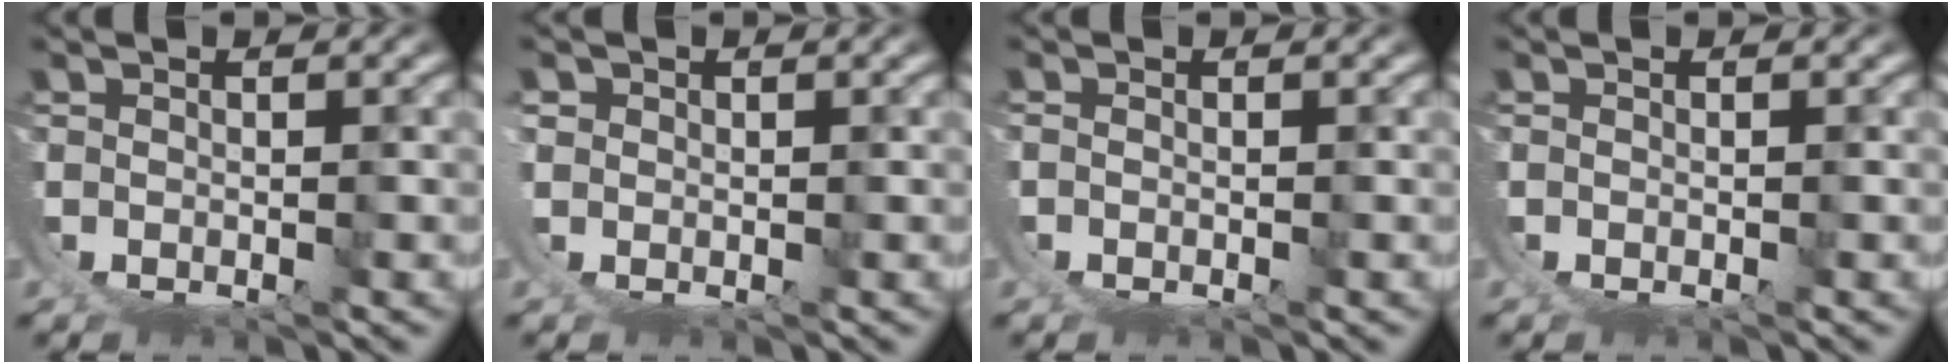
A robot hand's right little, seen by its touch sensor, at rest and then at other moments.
{"total": 0.9, "force": [0.6, 0.6, 0.3], "torque": [-0.012, -0.003, 0.012]}
{"total": 0.8, "force": [-0.1, -0.7, 0.3], "torque": [0.001, 0.002, -0.004]}
{"total": 0.5, "force": [-0.1, -0.5, 0.1], "torque": [0.003, 0.001, -0.003]}